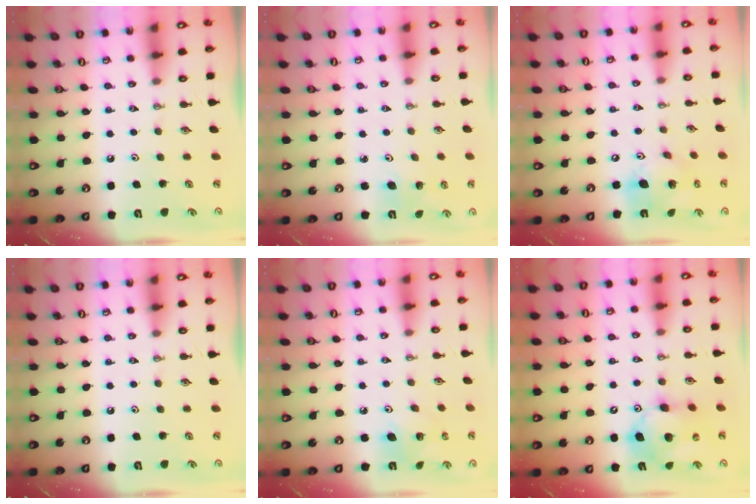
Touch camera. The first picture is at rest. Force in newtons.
{"total": 3.9, "press": 3.6, "slide": 1.5}
{"total": 16.2, "press": 15.8, "slide": 3.4}
{"total": 0.0}
{"total": 6.8, "press": 6.8, "slide": 0.2}
{"total": 13.7, "press": 13.4, "slide": 2.4}